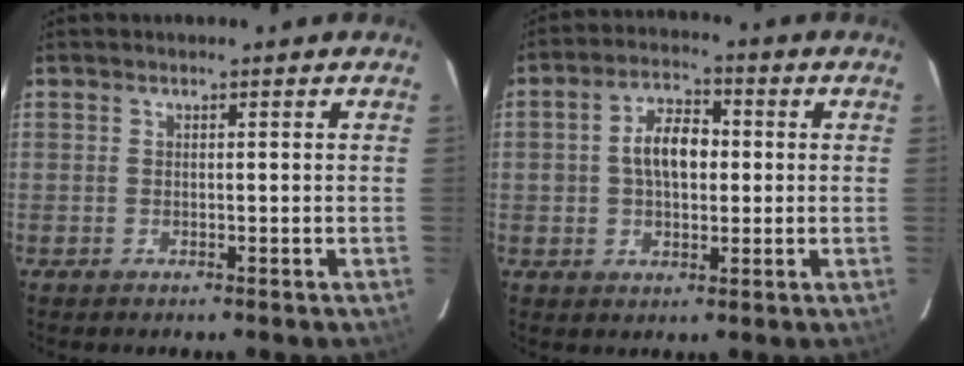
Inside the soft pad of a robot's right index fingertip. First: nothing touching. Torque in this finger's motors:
{"motor_torque": [0.34, 0.00, 0.22, 0.10]}